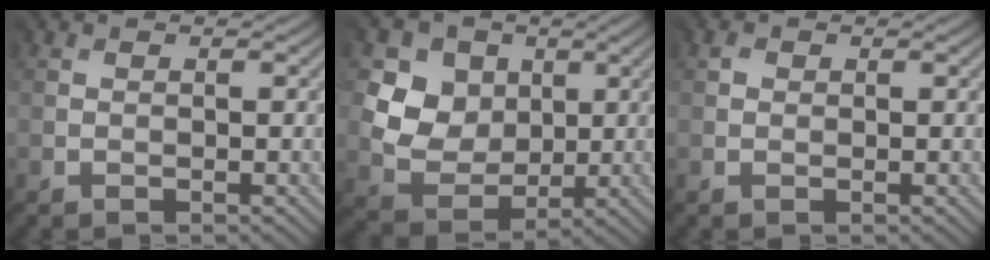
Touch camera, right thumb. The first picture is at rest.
{"total": 7.0, "force": [2.5, 6.2, 2.1], "torque": [-0.076, -0.008, 0.039]}
{"total": 0.9, "force": [0.4, 0.7, -0.4], "torque": [0.010, -0.004, 0.004]}